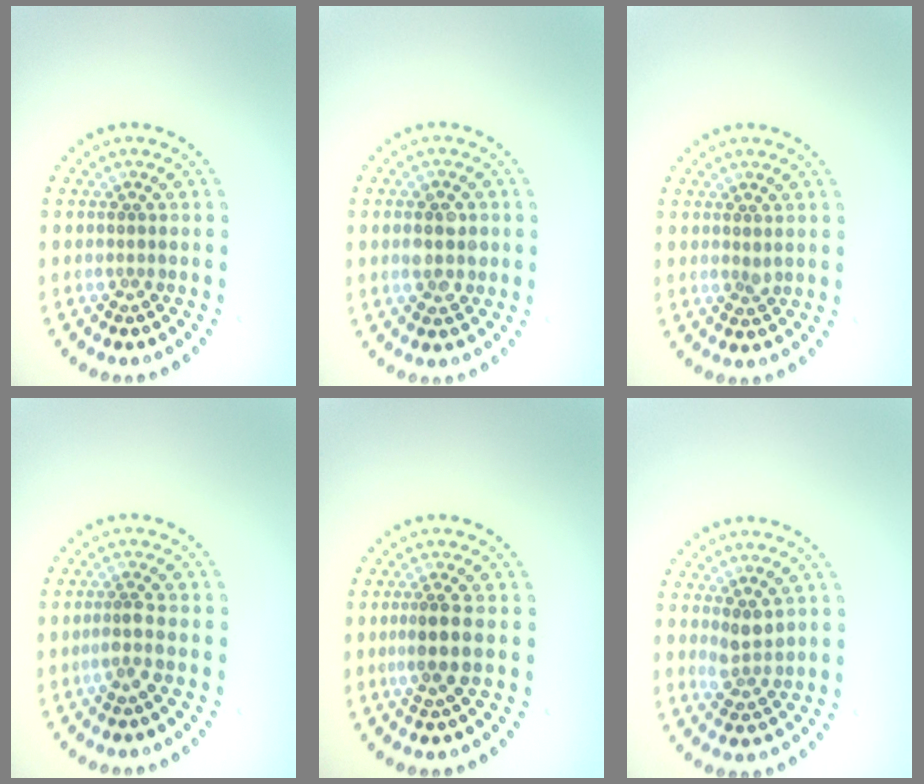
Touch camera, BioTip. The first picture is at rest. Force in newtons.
{"total": 2.8, "press": 2.8, "slide": 0.2}
{"total": 0.6, "press": 0.5, "slide": 0.3}
{"total": 1.5, "press": 1.2, "slide": 0.9}
{"total": 2.7, "press": 2.4, "slide": 1.2}
{"total": 1.9, "press": 1.8, "slide": 0.7}